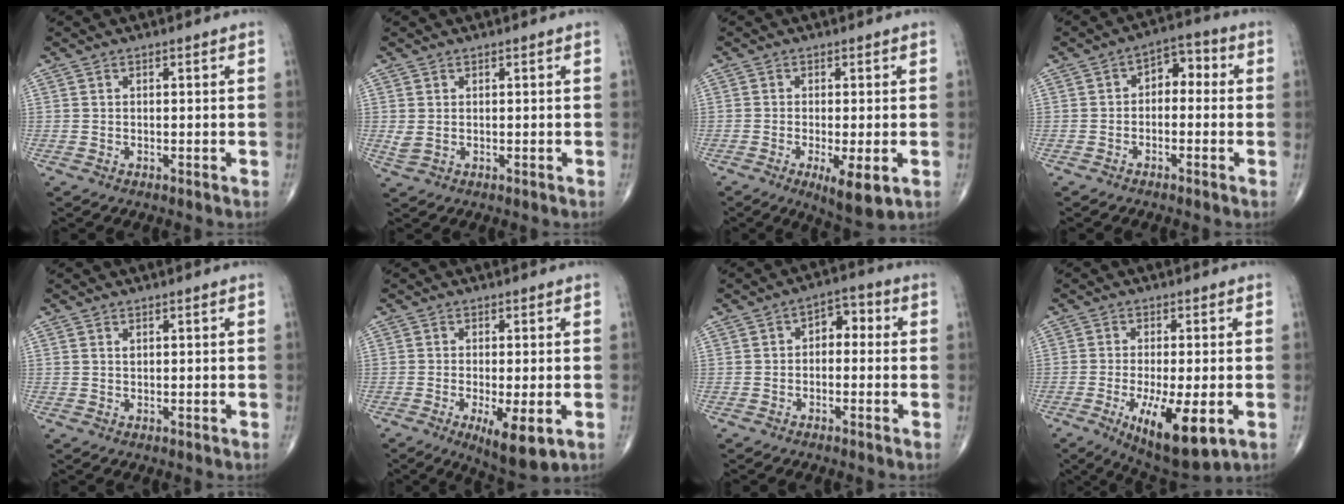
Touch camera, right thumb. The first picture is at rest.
{"total": 1.8, "force": [0.2, 1.0, 1.5], "torque": [-0.039, 0.006, 0.014]}
{"total": 7.0, "force": [-2.4, 1.9, 6.3], "torque": [-0.102, -0.018, -0.035]}
{"total": 5.5, "force": [-0.2, 3.6, 4.1], "torque": [-0.034, 0.029, -0.018]}
{"total": 0.6, "force": [0.3, 0.3, 0.4], "torque": [-0.006, 0.002, 0.007]}
{"total": 8.0, "force": [-2.7, 2.3, 7.2], "torque": [-0.114, -0.020, -0.038]}
{"total": 4.8, "force": [0.0, 3.1, 3.6], "torque": [-0.029, 0.023, -0.014]}
{"total": 12.6, "force": [-4.2, 3.9, 11.2], "torque": [-0.189, -0.020, -0.057]}